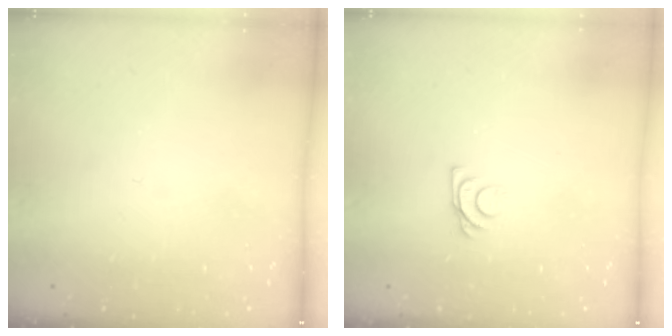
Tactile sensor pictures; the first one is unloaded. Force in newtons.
{"total": 6.1, "press": 6.0, "slide": 0.7}